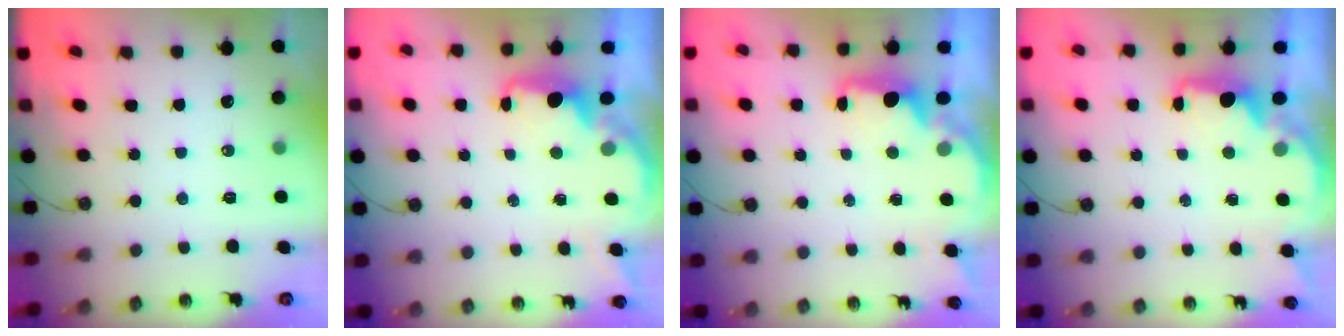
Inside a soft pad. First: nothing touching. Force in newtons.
{"total": 2.3, "press": 2.1, "slide": 0.8}
{"total": 2.3, "press": 2.1, "slide": 0.8}
{"total": 2.2, "press": 2.1, "slide": 0.6}